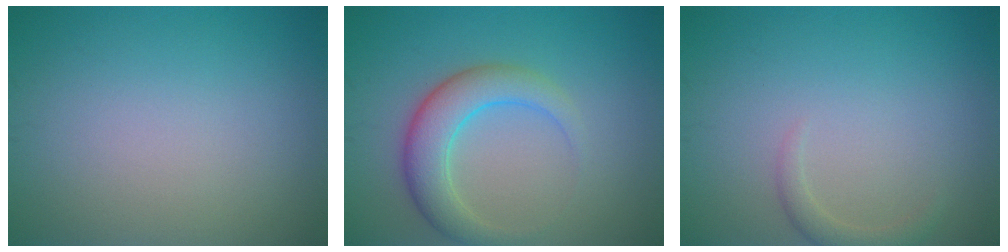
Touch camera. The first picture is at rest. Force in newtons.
{"total": 4.6, "press": 4.6, "slide": 0.3}
{"total": 1.4, "press": 1.4, "slide": 0.1}